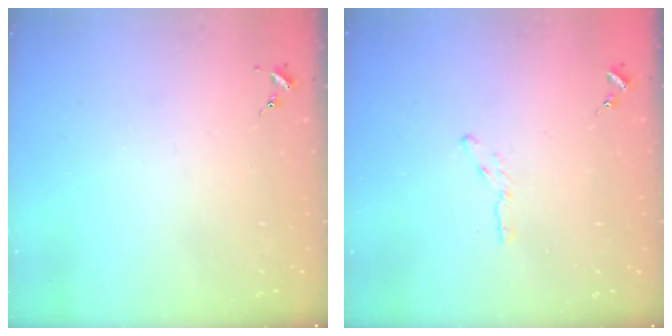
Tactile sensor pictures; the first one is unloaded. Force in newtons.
{"total": 3.3, "press": 3.3, "slide": 0.2}